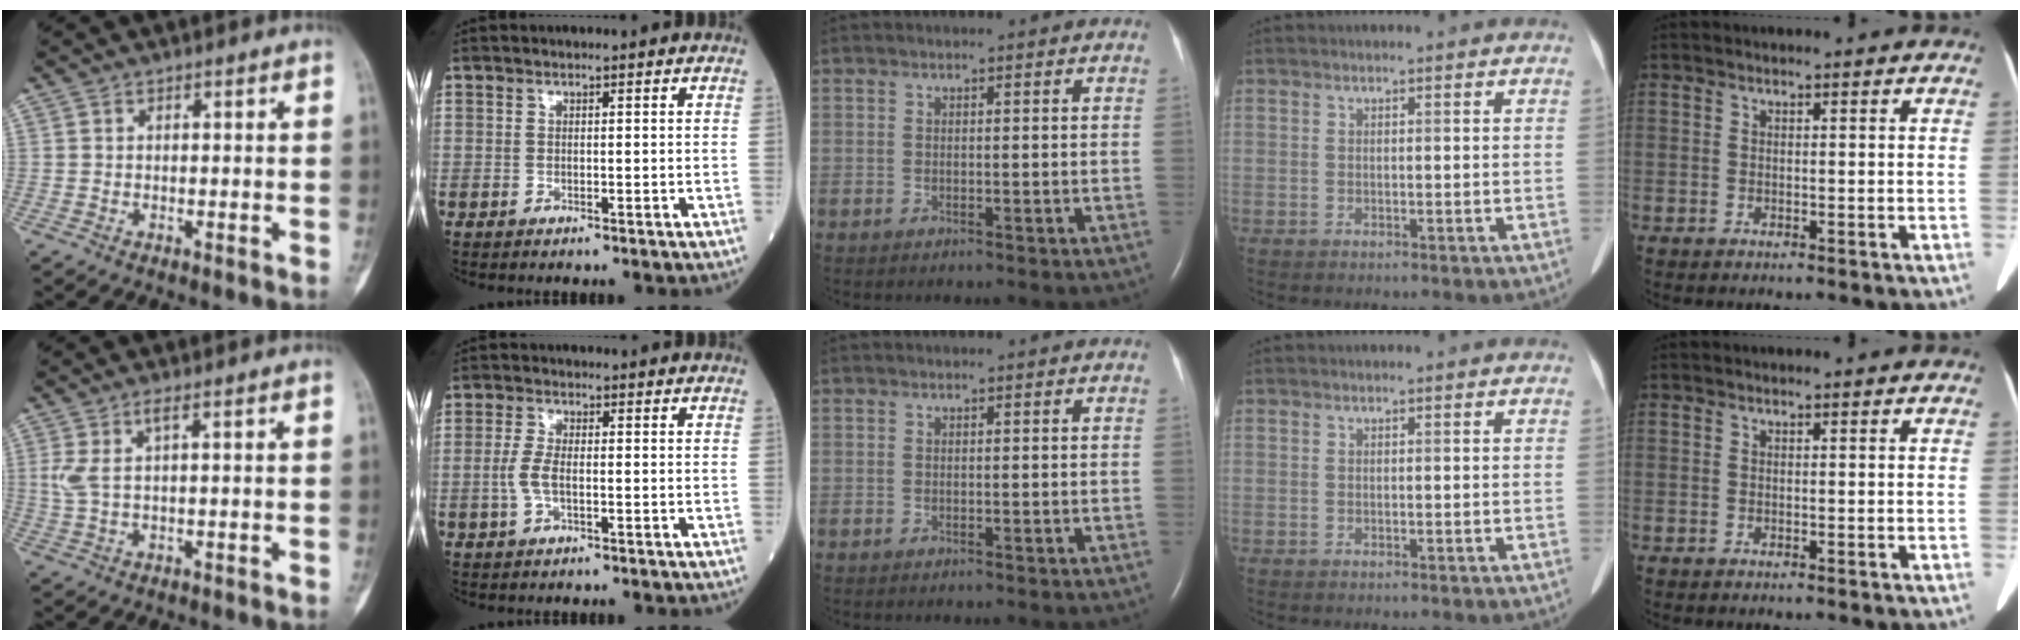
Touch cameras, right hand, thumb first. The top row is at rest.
{"thumb": {"total": 3.8, "force": [1.2, 0.5, 3.5], "torque": [-0.099, 0.005, 0.034]}, "index": {"total": 3.3, "force": [-0.6, 1.2, 3.1], "torque": [-0.079, 0.000, -0.012]}}